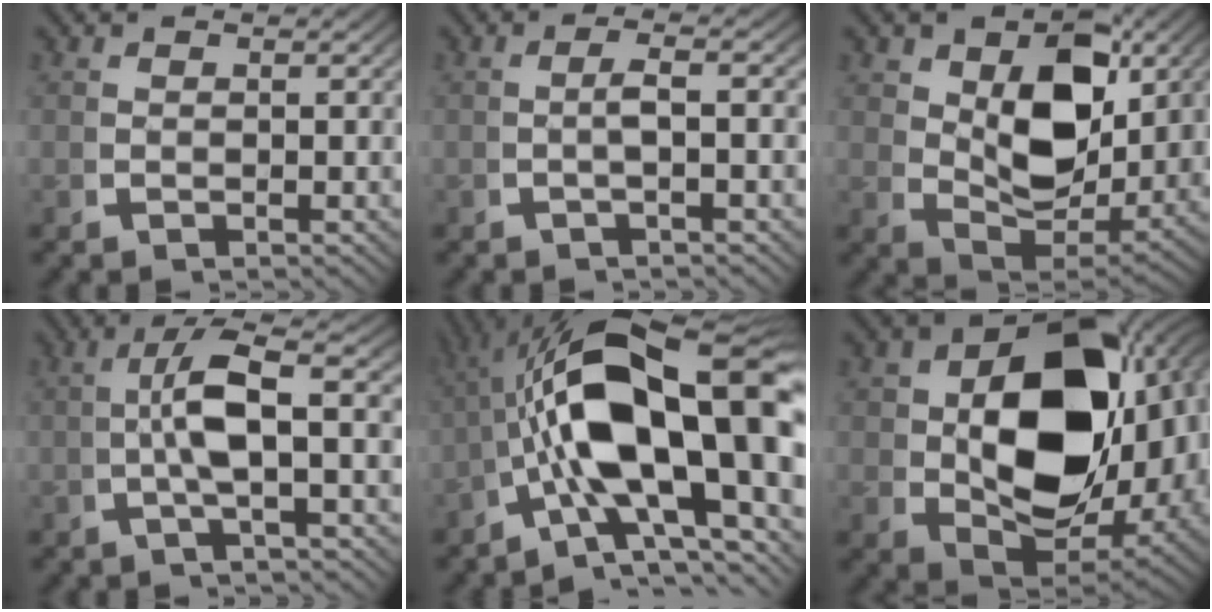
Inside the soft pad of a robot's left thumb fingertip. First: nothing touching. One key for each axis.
{"total": 2.2, "fx": -0.4, "fy": 0.3, "fz": 2.1, "tx": -0.050, "ty": 0.002, "tz": -0.007}
{"total": 8.8, "fx": 1.6, "fy": 5.3, "fz": 6.8, "tx": -0.132, "ty": -0.039, "tz": 0.044}
{"total": 6.3, "fx": 0.2, "fy": 1.8, "fz": 6.1, "tx": -0.122, "ty": 0.003, "tz": -0.001}
{"total": 19.5, "fx": -0.5, "fy": 10.6, "fz": 16.4, "tx": -0.283, "ty": -0.038, "tz": 0.006}
{"total": 20.2, "fx": 1.0, "fy": 13.2, "fz": 15.3, "tx": -0.258, "ty": -0.051, "tz": 0.039}